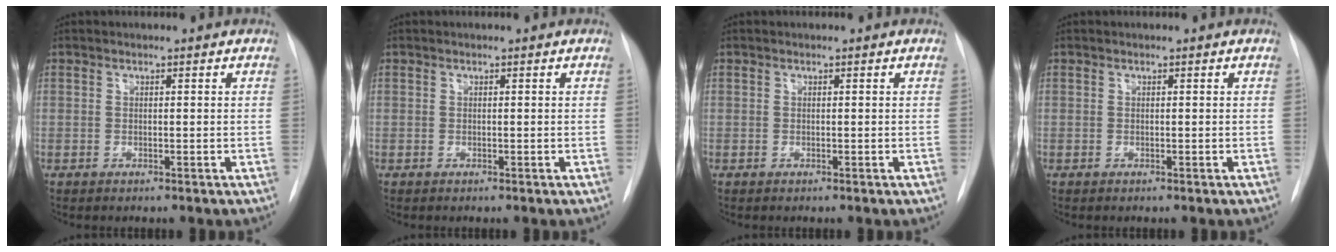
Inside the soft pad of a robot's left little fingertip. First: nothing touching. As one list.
[{"total": 0.0}, {"total": 0.0}, {"total": 0.0}]